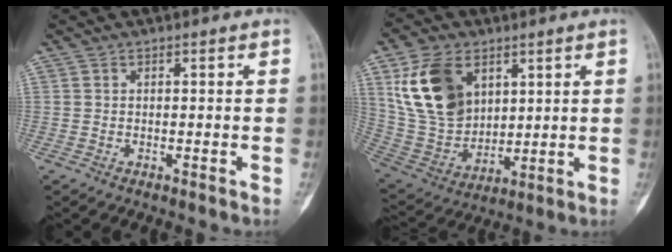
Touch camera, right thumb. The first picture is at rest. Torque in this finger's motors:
{"motor_torque": [-1.53, 2.22, 1.34, 0.64, 0.38]}